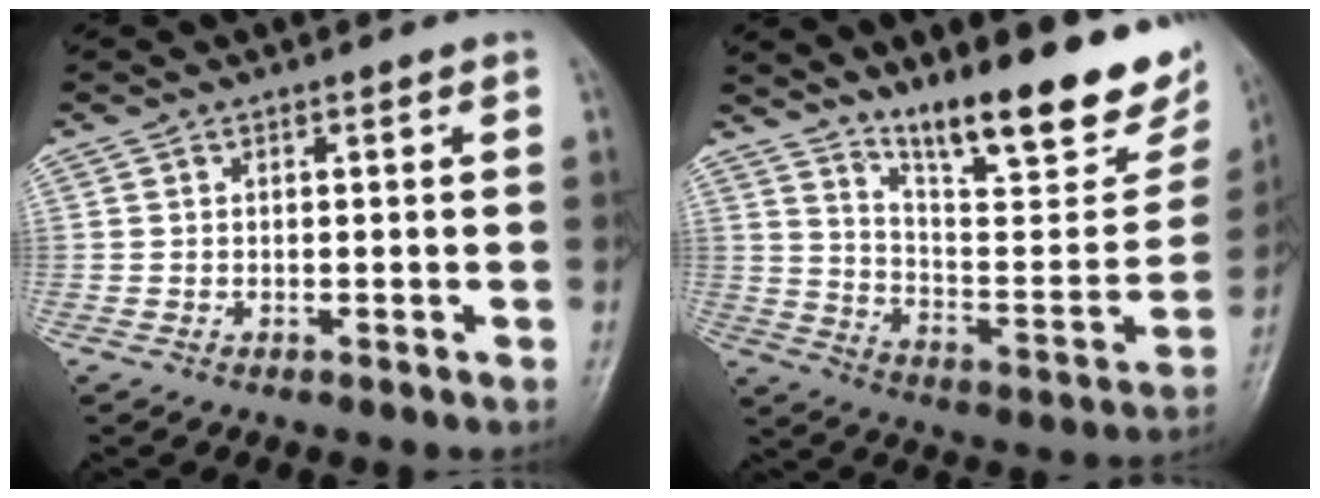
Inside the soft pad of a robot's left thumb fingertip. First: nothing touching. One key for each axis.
{"total": 24.8, "fx": 17.3, "fy": 6.2, "fz": 16.6, "tx": -0.209, "ty": -0.090, "tz": 0.266}